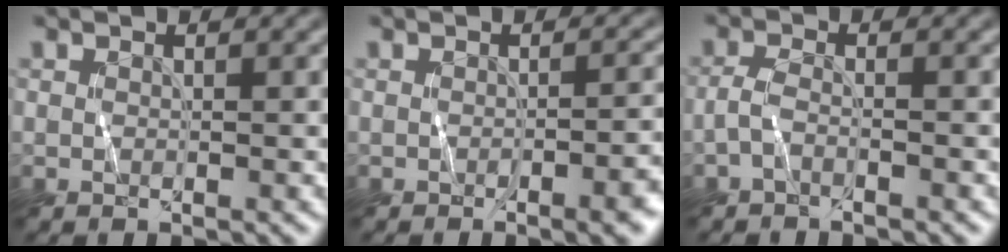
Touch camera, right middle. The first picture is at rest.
{"total": 3.5, "force": [-1.8, 1.0, 2.8], "torque": [-0.031, 0.004, -0.026]}
{"total": 1.3, "force": [-1.2, -0.3, 0.4], "torque": [-0.018, 0.003, -0.028]}